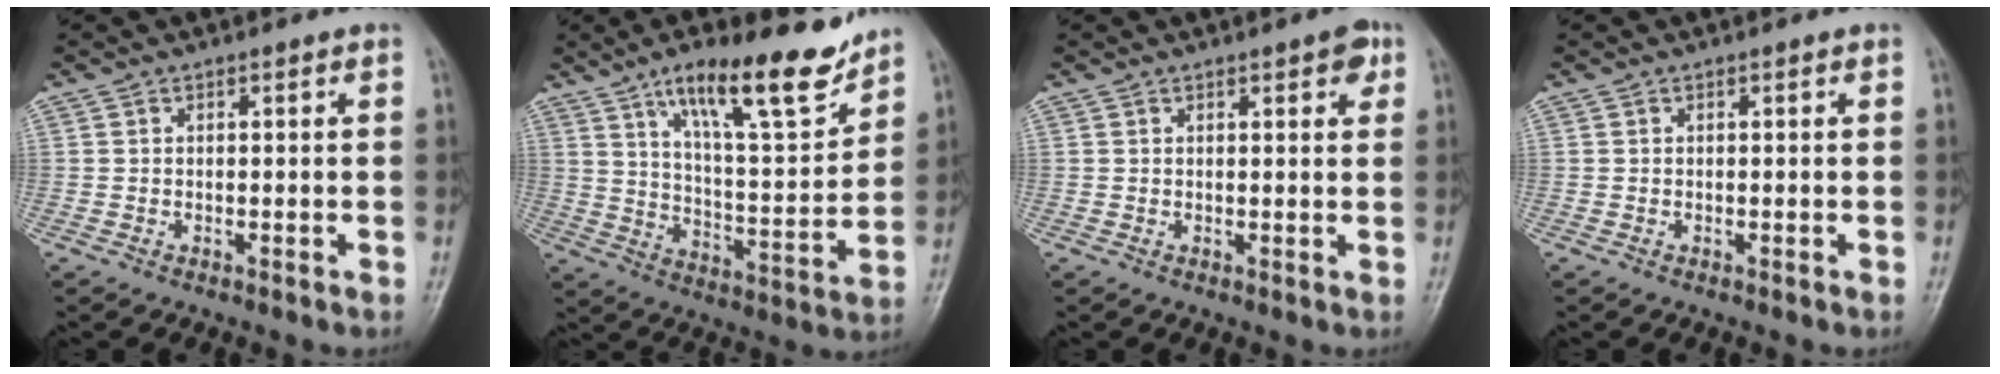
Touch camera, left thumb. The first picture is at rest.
{"total": 17.9, "force": [12.3, 4.6, 12.2], "torque": [-0.163, -0.071, 0.205]}
{"total": 3.3, "force": [1.8, 1.2, 2.5], "torque": [-0.023, -0.004, 0.017]}
{"total": 0.0}